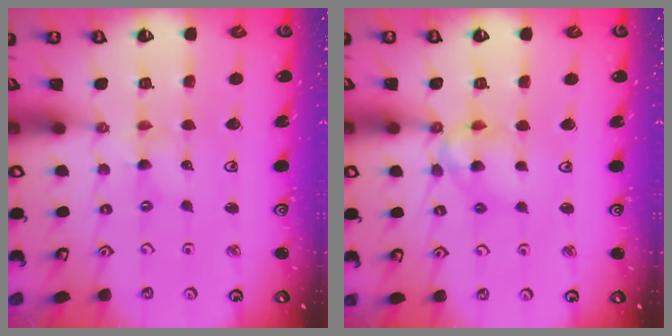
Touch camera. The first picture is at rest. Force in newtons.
{"total": 10.6, "press": 10.5, "slide": 1.1}